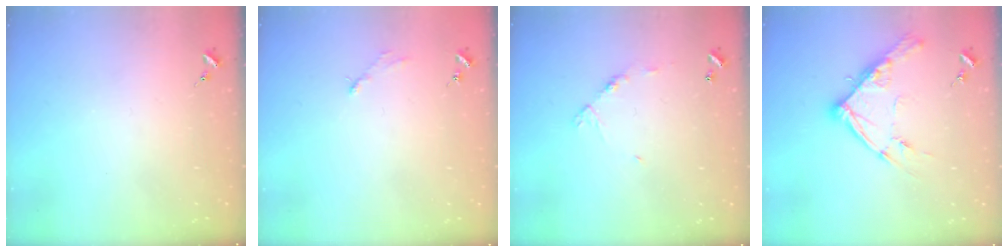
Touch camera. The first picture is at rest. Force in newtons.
{"total": 2.9, "press": 2.9, "slide": 0.4}
{"total": 6.2, "press": 6.2, "slide": 0.4}
{"total": 13.3, "press": 13.2, "slide": 1.2}